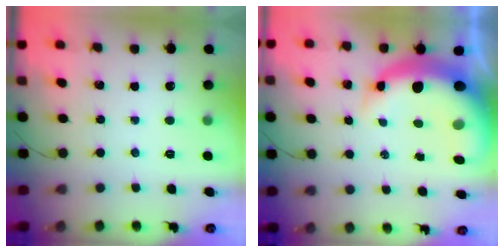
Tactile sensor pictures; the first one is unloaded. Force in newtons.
{"total": 12.6, "press": 12.1, "slide": 3.2}